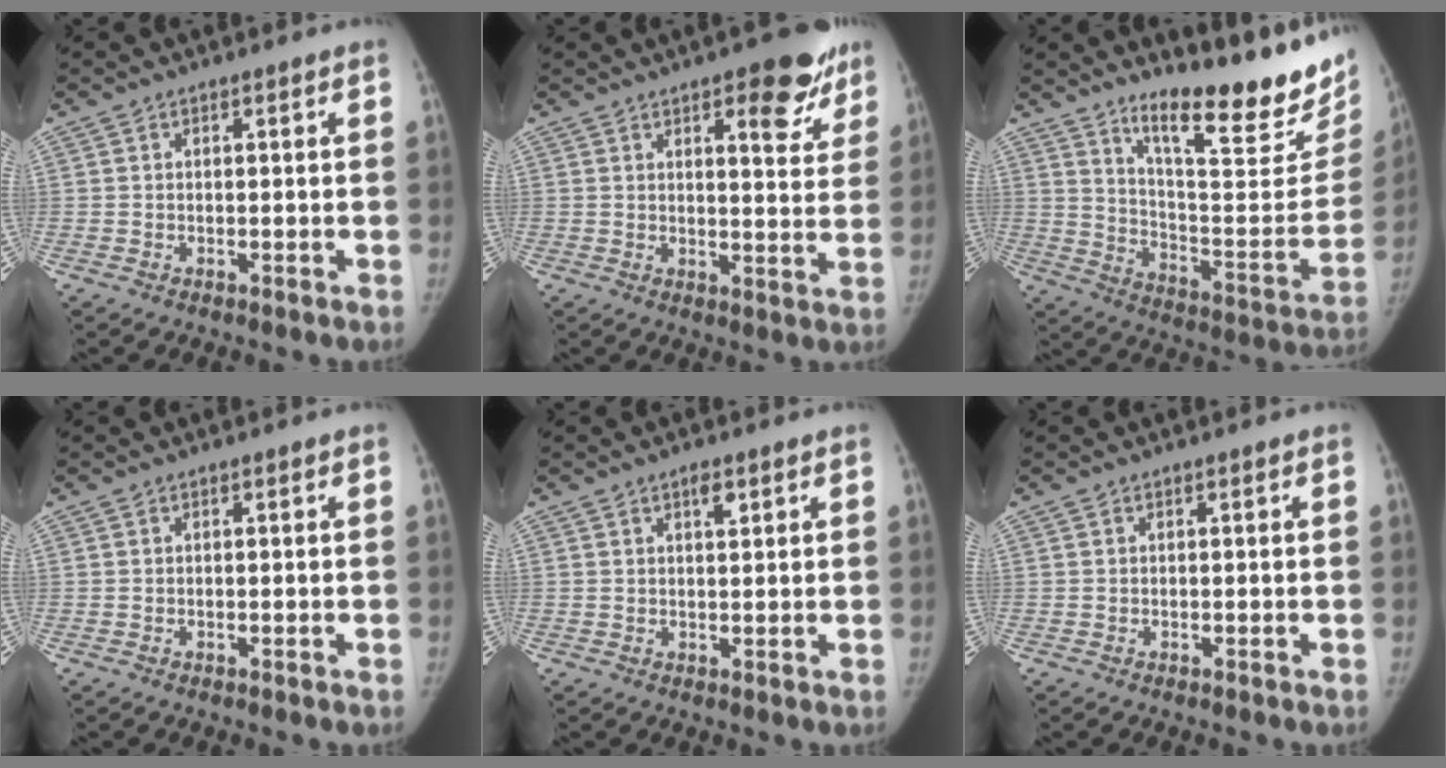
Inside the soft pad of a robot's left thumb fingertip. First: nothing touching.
{"total": 11.0, "force": [6.3, 3.8, 8.1], "torque": [-0.066, -0.029, 0.078]}
{"total": 24.5, "force": [18.0, 5.7, 15.5], "torque": [-0.188, -0.122, 0.267]}
{"total": 0.0}
{"total": 2.4, "force": [1.4, 0.9, 1.8], "torque": [-0.025, -0.007, 0.023]}
{"total": 0.0}